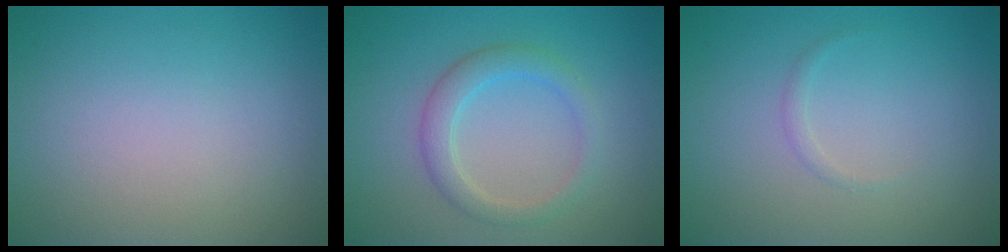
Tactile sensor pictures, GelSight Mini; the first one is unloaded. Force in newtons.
{"total": 2.8, "press": 2.8, "slide": 0.2}
{"total": 0.6, "press": 0.6, "slide": 0.1}